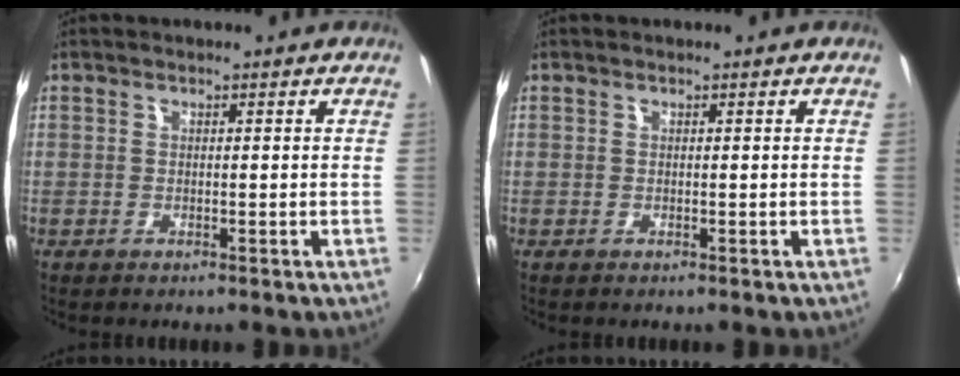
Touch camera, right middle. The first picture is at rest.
{"total": 0.0}